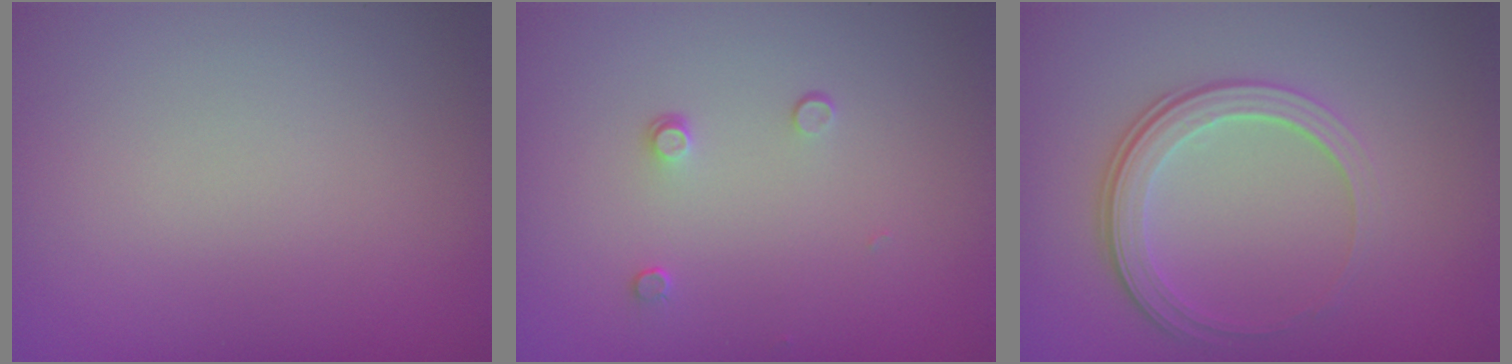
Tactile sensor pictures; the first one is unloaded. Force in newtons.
{"total": 0.9, "press": 0.6, "slide": 0.6}
{"total": 3.5, "press": 2.6, "slide": 2.4}